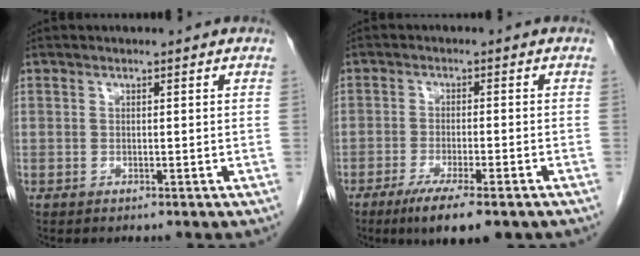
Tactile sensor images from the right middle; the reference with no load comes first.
{"total": 12.3, "force": [-9.9, -0.6, 7.2], "torque": [-0.099, -0.038, -0.154]}